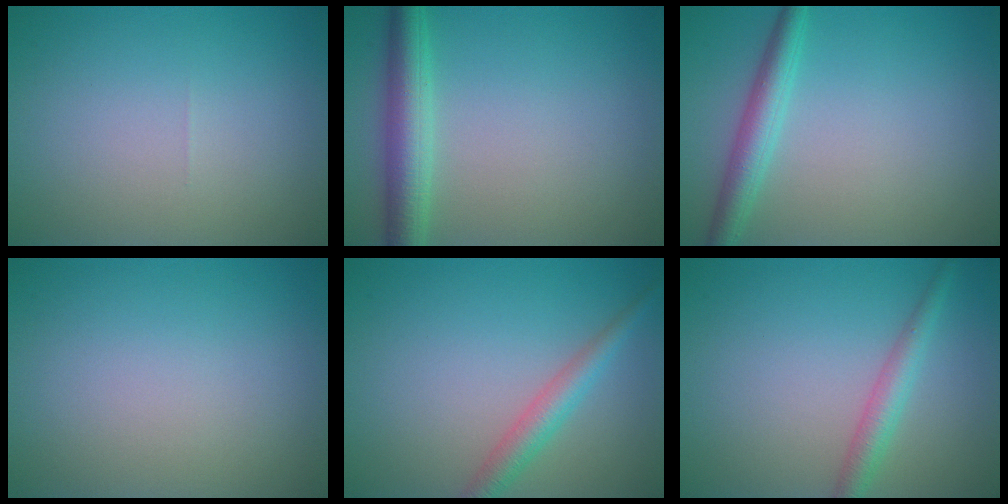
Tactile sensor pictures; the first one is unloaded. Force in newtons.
{"total": 4.3, "press": 4.3, "slide": 0.1}
{"total": 3.0, "press": 3.0, "slide": 0.1}
{"total": 0.0}
{"total": 2.7, "press": 2.7, "slide": 0.1}
{"total": 2.5, "press": 2.5, "slide": 0.0}